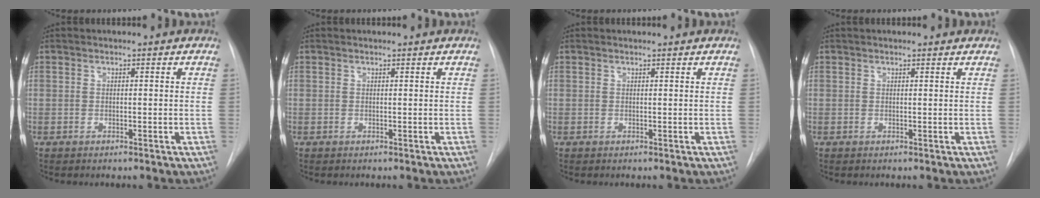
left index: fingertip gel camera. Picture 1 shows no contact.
{"total": 1.1, "force": [1.1, 0.1, 0.2], "torque": [-0.010, 0.011, 0.014]}
{"total": 1.3, "force": [1.3, 0.1, 0.3], "torque": [-0.011, 0.012, 0.017]}
{"total": 3.7, "force": [3.4, 0.9, 1.3], "torque": [-0.018, 0.026, 0.035]}